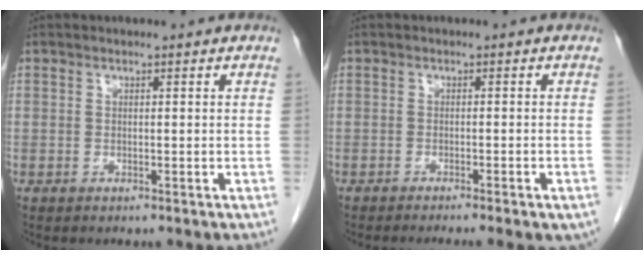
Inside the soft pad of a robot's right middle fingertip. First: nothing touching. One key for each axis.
{"total": 9.0, "fx": -7.3, "fy": 1.0, "fz": 5.2, "tx": -0.053, "ty": -0.014, "tz": -0.092}